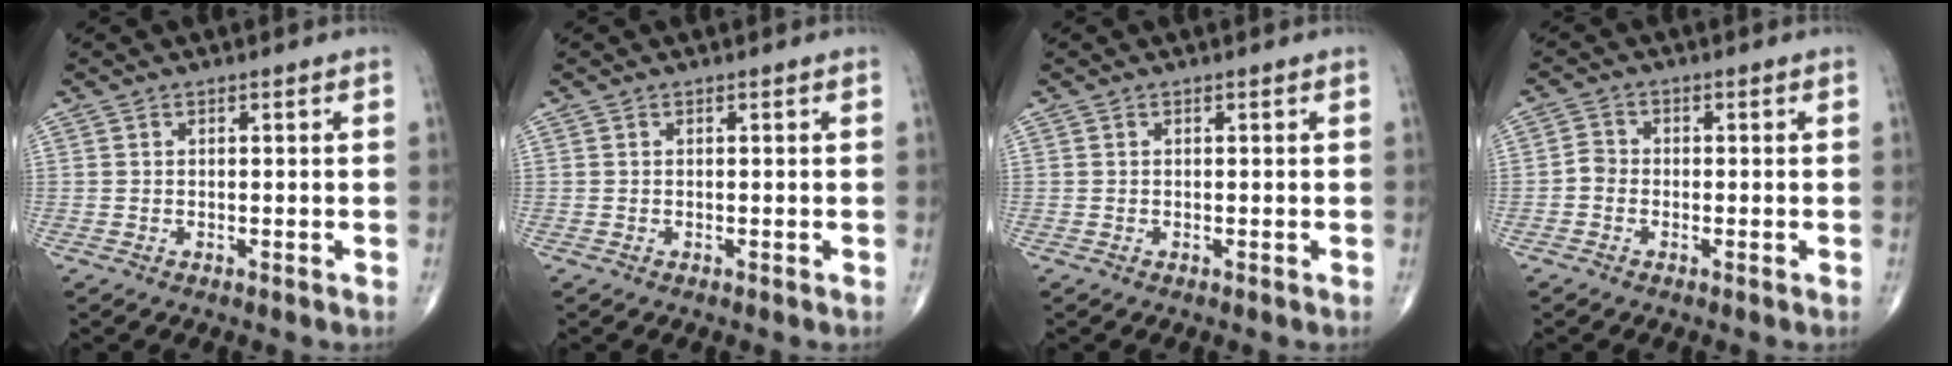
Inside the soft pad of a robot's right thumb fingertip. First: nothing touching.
{"total": 0.0}
{"total": 0.0}
{"total": 2.2, "force": [-0.8, 1.8, 1.0], "torque": [-0.008, 0.006, -0.024]}